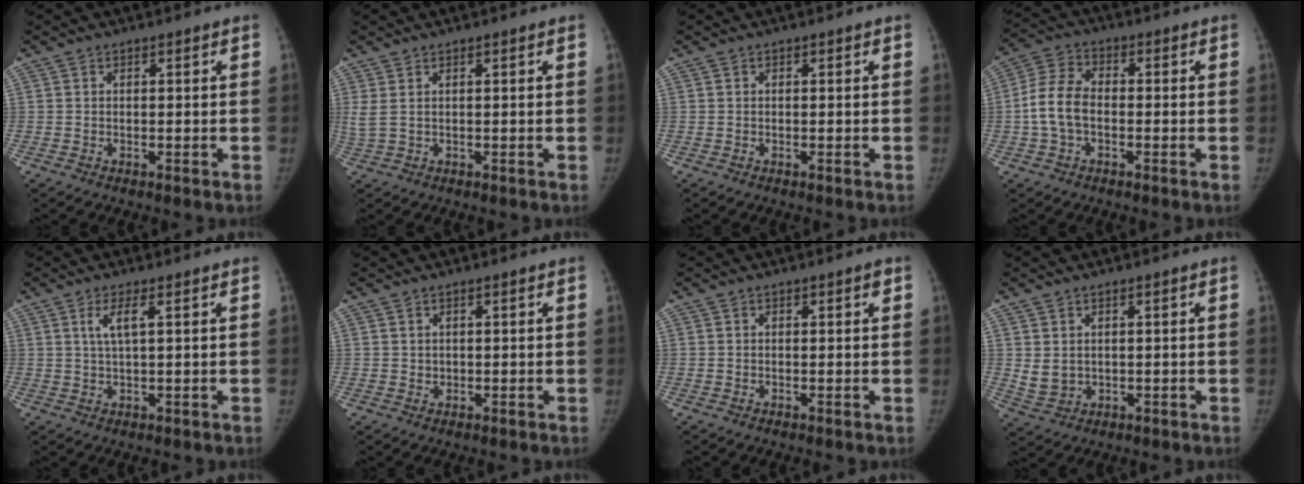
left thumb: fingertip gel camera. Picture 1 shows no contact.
{"total": 2.5, "force": [0.8, 0.9, 2.2], "torque": [-0.071, 0.010, 0.027]}
{"total": 0.0}
{"total": 8.0, "force": [-1.4, 5.1, 6.0], "torque": [-0.124, 0.023, -0.036]}
{"total": 3.5, "force": [1.3, 0.6, 3.2], "torque": [-0.070, -0.002, 0.028]}
{"total": 0.7, "force": [0.3, 0.6, 0.1], "torque": [0.007, -0.003, 0.003]}
{"total": 0.8, "force": [0.3, 0.3, 0.6], "torque": [-0.005, 0.001, 0.004]}
{"total": 3.6, "force": [0.8, 3.0, 1.9], "torque": [-0.027, -0.012, 0.029]}